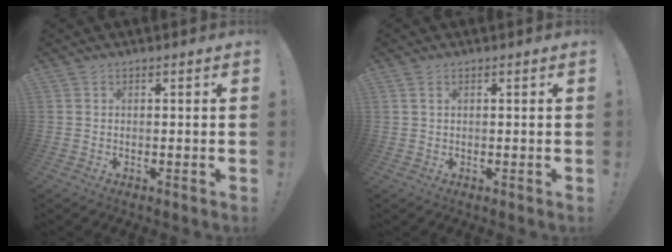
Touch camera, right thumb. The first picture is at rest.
{"total": 1.2, "force": [0.6, 0.6, 0.9], "torque": [-0.019, 0.002, 0.010]}